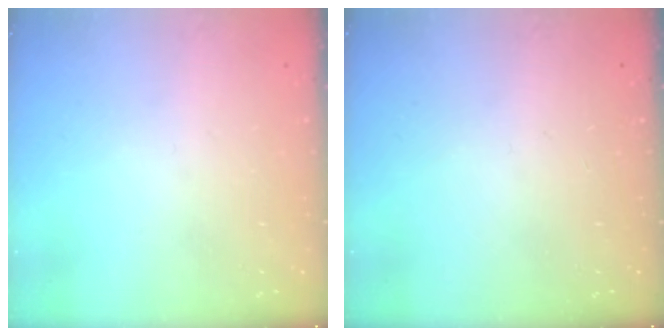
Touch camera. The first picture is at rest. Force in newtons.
{"total": 0.0}